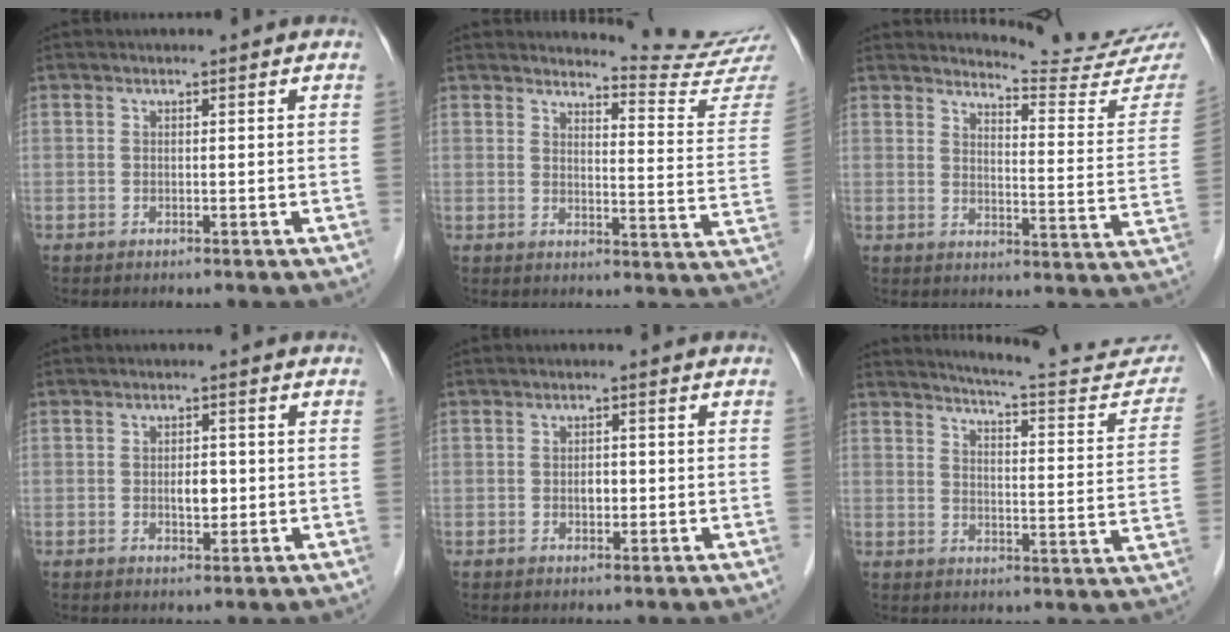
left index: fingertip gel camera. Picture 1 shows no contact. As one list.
[{"total": 12.5, "force": [12.3, -2.0, 0.2], "torque": [-0.007, -0.115, 0.135]}, {"total": 15.5, "force": [15.4, -0.5, 1.6], "torque": [-0.016, -0.115, 0.167]}, {"total": 2.4, "force": [-0.2, 1.3, 2.0], "torque": [-0.033, 0.001, -0.002]}, {"total": 1.5, "force": [-0.2, 0.9, 1.2], "torque": [-0.019, 0.002, -0.003]}, {"total": 17.7, "force": [17.0, 1.6, 4.9], "torque": [-0.057, -0.066, 0.198]}]